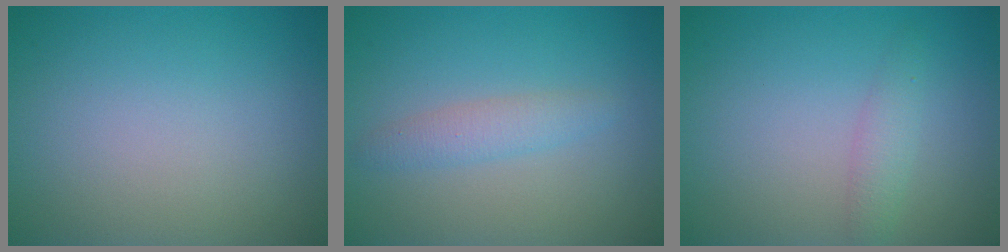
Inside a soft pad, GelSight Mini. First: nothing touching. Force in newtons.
{"total": 1.9, "press": 1.9, "slide": 0.1}
{"total": 1.6, "press": 1.6, "slide": 0.0}